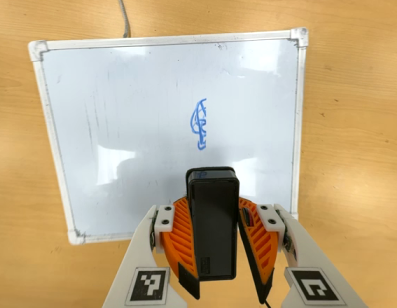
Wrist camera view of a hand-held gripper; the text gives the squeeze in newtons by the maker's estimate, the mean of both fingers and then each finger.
{"total": 9.2, "left": 9.1, "right": 9.2}